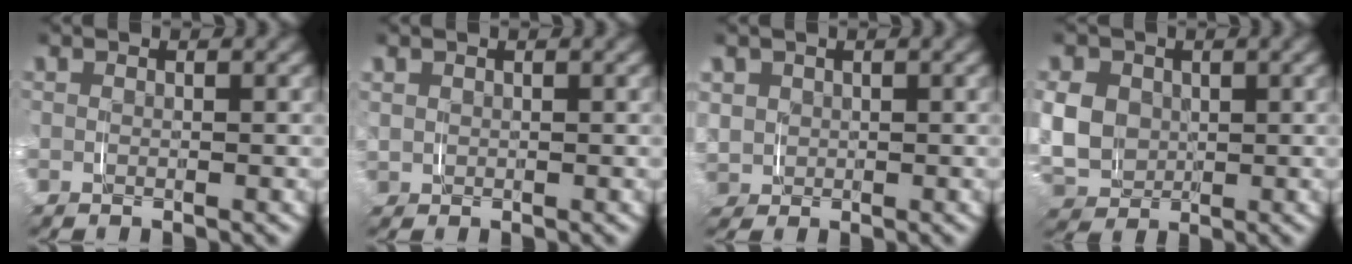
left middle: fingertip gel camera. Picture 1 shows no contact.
{"total": 1.5, "force": [0.4, 1.4, 0.4], "torque": [-0.023, 0.000, 0.009]}
{"total": 4.7, "force": [0.1, 4.4, 1.5], "torque": [-0.068, -0.019, 0.010]}
{"total": 6.3, "force": [0.3, 5.5, 3.2], "torque": [-0.093, -0.020, 0.016]}